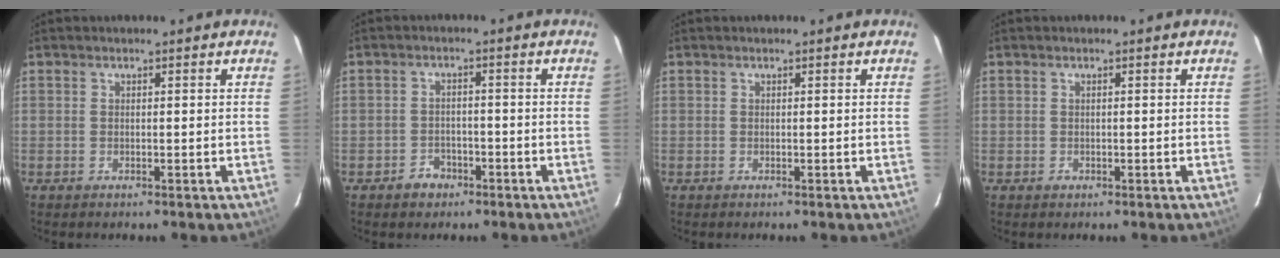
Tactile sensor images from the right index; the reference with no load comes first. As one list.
[{"total": 3.8, "force": [-2.4, 2.9, 0.6], "torque": [-0.019, 0.013, -0.034]}, {"total": 0.0}, {"total": 0.9, "force": [-0.3, 0.9, 0.1], "torque": [0.002, 0.002, -0.003]}]